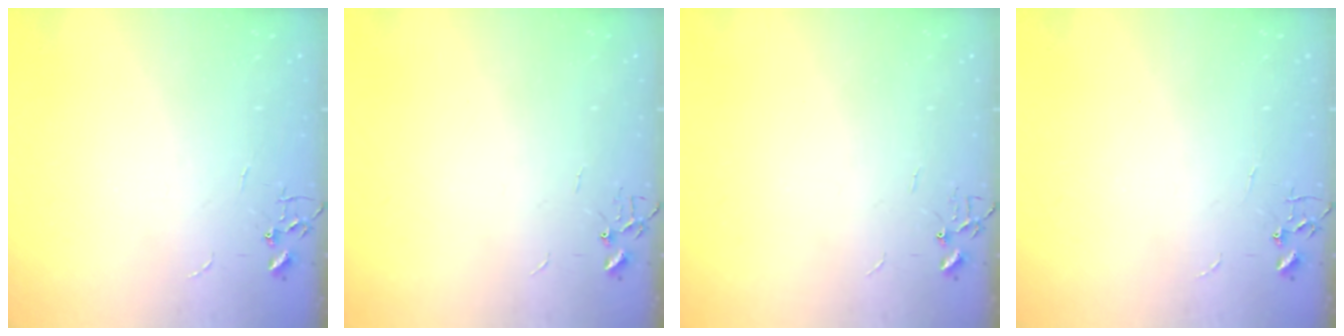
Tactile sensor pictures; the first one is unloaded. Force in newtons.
{"total": 0.0}
{"total": 0.0}
{"total": 0.0}